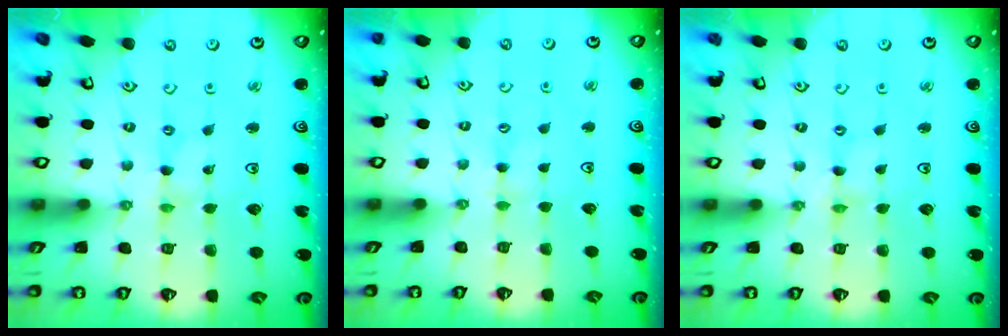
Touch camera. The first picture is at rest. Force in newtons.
{"total": 1.4, "press": 1.3, "slide": 0.3}
{"total": 0.0}